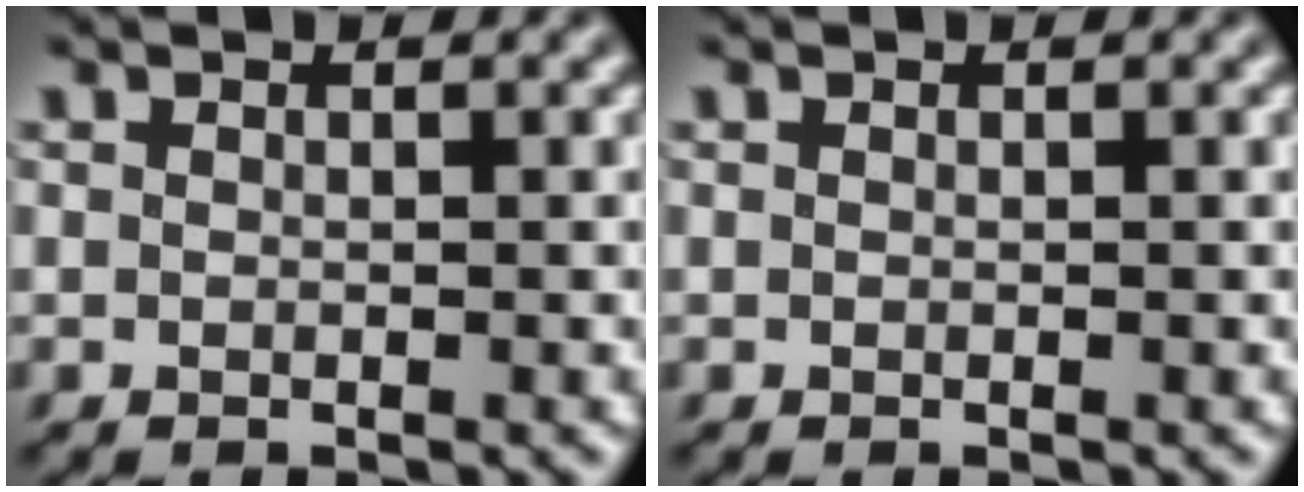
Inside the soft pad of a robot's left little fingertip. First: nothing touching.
{"total": 0.0}